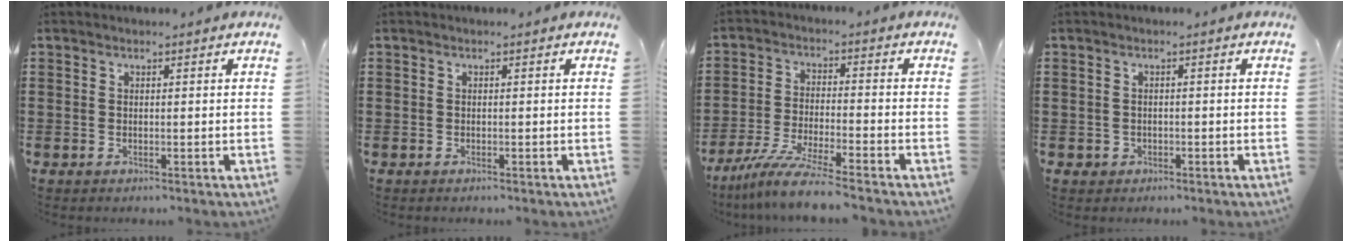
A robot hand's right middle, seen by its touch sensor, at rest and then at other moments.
{"total": 0.0}
{"total": 7.7, "force": [-6.7, -0.4, 3.8], "torque": [-0.081, -0.015, -0.129]}
{"total": 0.8, "force": [-0.3, 0.7, 0.1], "torque": [-0.004, 0.005, -0.010]}